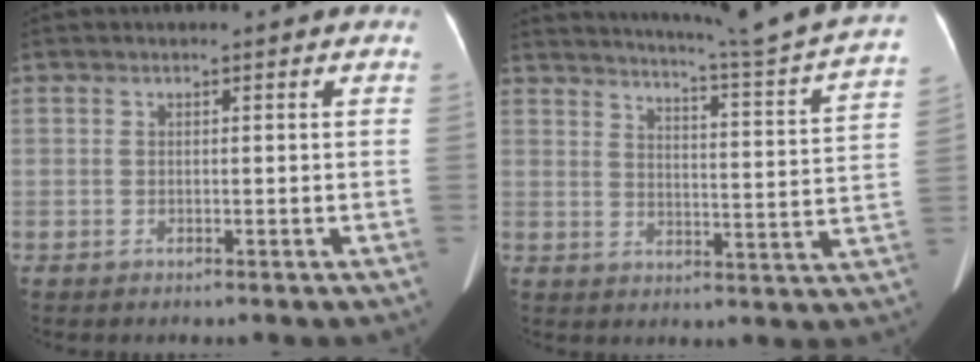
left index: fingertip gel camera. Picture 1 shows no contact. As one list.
[{"total": 21.2, "force": [19.2, -2.2, 8.7], "torque": [-0.145, -0.078, 0.236]}]